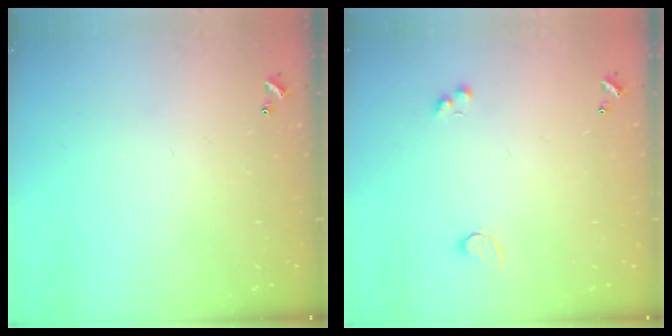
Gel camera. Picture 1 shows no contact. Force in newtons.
{"total": 1.9, "press": 1.5, "slide": 1.1}